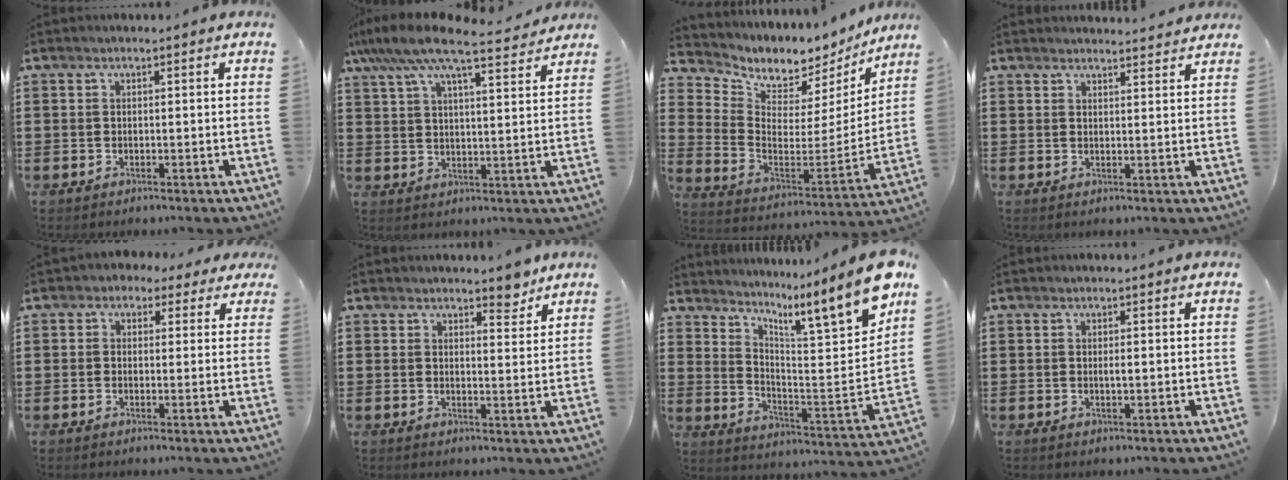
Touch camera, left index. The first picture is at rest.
{"total": 9.0, "force": [7.5, 1.3, 4.8], "torque": [-0.118, -0.026, 0.132]}
{"total": 4.7, "force": [4.2, 2.2, -0.3], "torque": [-0.024, -0.054, 0.068]}
{"total": 2.2, "force": [2.2, -0.1, 0.1], "torque": [-0.008, -0.006, 0.042]}
{"total": 2.1, "force": [0.7, 1.8, 0.8], "torque": [-0.025, 0.011, 0.011]}
{"total": 4.3, "force": [3.8, 1.3, 1.5], "torque": [-0.021, -0.013, 0.067]}
{"total": 9.9, "force": [7.9, -0.6, 5.9], "torque": [-0.091, -0.092, 0.115]}
{"total": 1.0, "force": [0.1, 0.1, 1.0], "torque": [-0.020, -0.002, 0.002]}